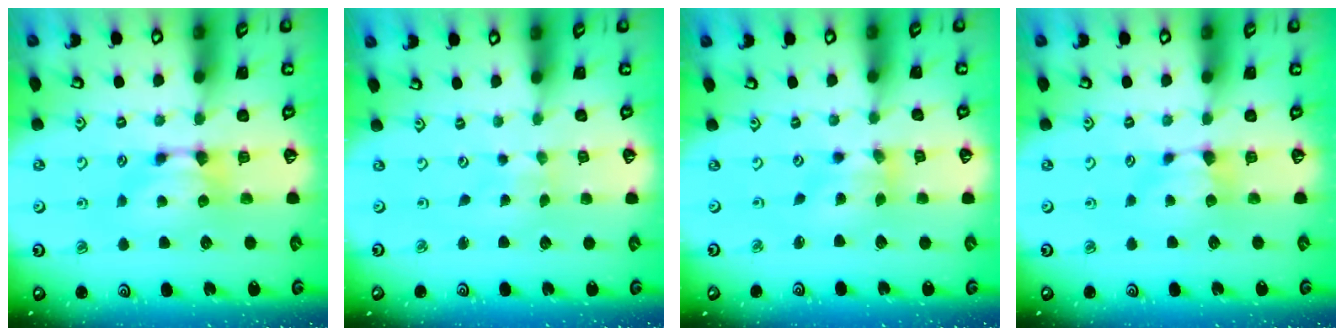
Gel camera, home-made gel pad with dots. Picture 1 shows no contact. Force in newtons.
{"total": 5.3, "press": 5.2, "slide": 0.6}
{"total": 1.8, "press": 1.3, "slide": 1.3}
{"total": 0.0}